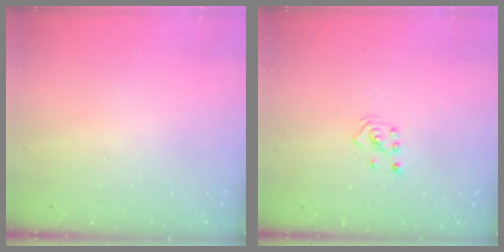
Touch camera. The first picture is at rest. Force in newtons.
{"total": 2.1, "press": 1.9, "slide": 0.8}